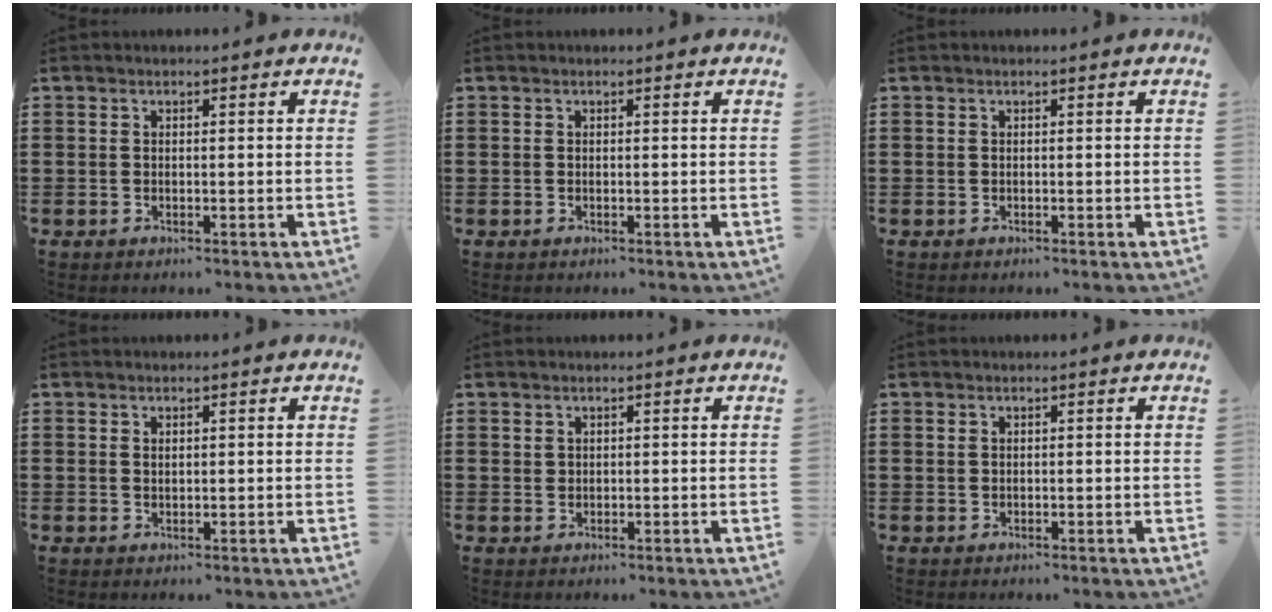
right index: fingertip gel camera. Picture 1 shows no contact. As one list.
[{"total": 0.0}, {"total": 0.0}, {"total": 0.8, "force": [0.5, 0.5, 0.4], "torque": [-0.008, 0.003, 0.010]}, {"total": 1.1, "force": [0.7, 0.8, 0.1], "torque": [-0.005, 0.002, 0.015]}, {"total": 0.6, "force": [0.2, 0.5, 0.1], "torque": [-0.004, 0.003, 0.005]}]